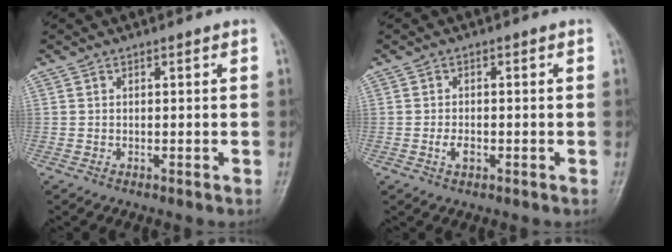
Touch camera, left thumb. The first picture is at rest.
{"total": 2.6, "force": [-0.9, 1.7, 1.8], "torque": [-0.027, 0.003, -0.018]}